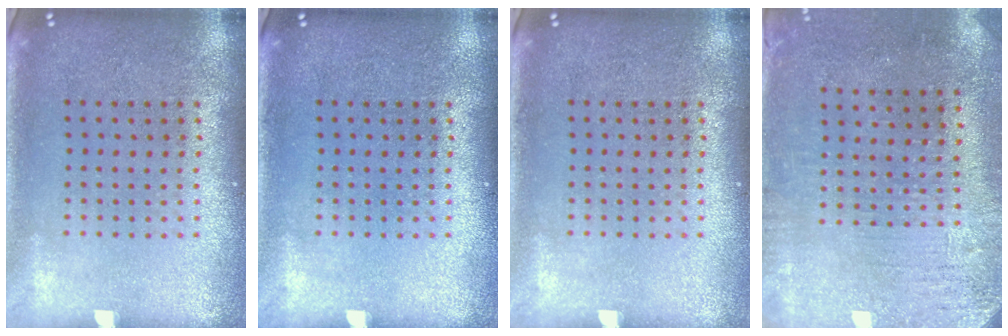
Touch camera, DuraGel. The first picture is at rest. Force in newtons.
{"total": 0.0}
{"total": 0.0}
{"total": 3.1, "press": 2.6, "slide": 1.7}